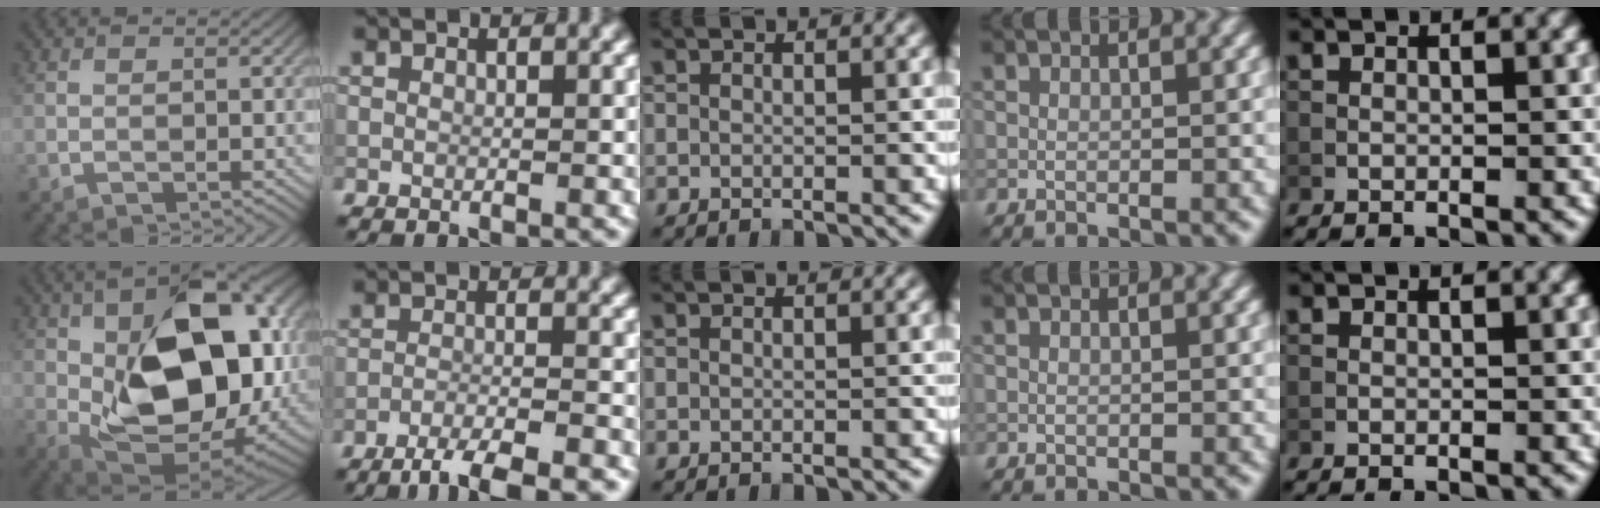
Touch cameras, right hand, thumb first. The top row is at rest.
{"thumb": {"total": 19.9, "force": [1.8, 11.5, 16.2], "torque": [-0.258, -0.005, 0.024]}, "index": {"total": 5.2, "force": [-4.1, 0.7, 3.2], "torque": [-0.050, 0.000, -0.075]}}